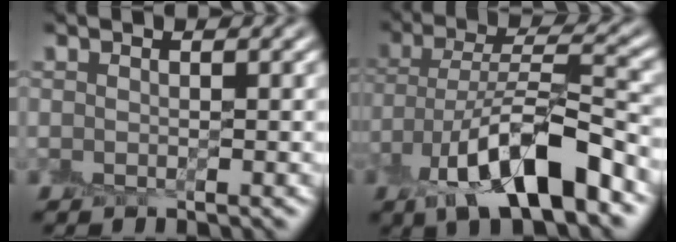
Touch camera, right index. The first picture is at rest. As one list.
[{"total": 10.2, "force": [-5.3, 3.6, 7.9], "torque": [-0.141, 0.007, -0.096]}]